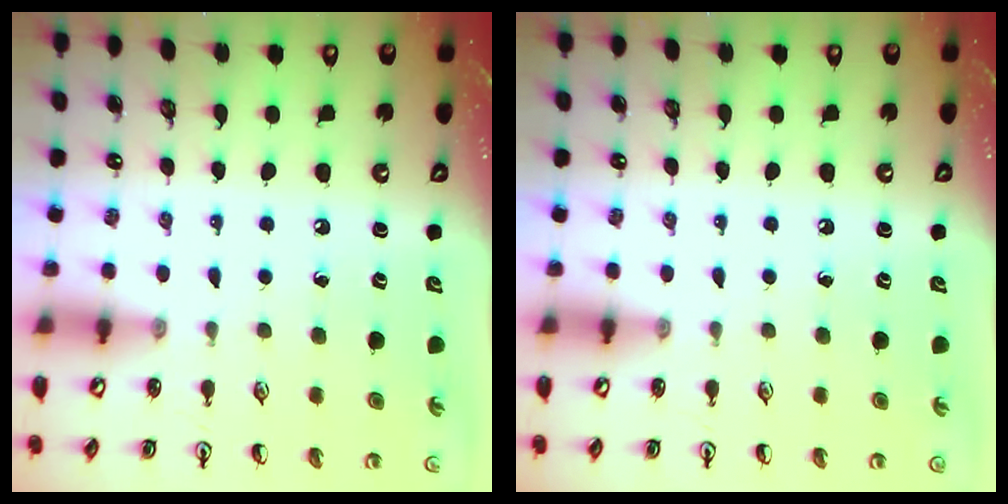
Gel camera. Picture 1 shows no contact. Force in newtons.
{"total": 0.0}